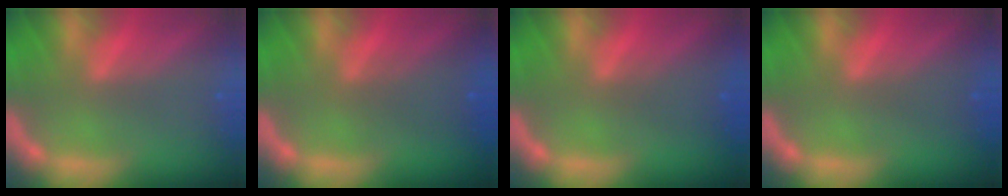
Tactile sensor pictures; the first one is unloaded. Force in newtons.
{"total": 2.5}
{"total": 1.9}
{"total": 0.9}